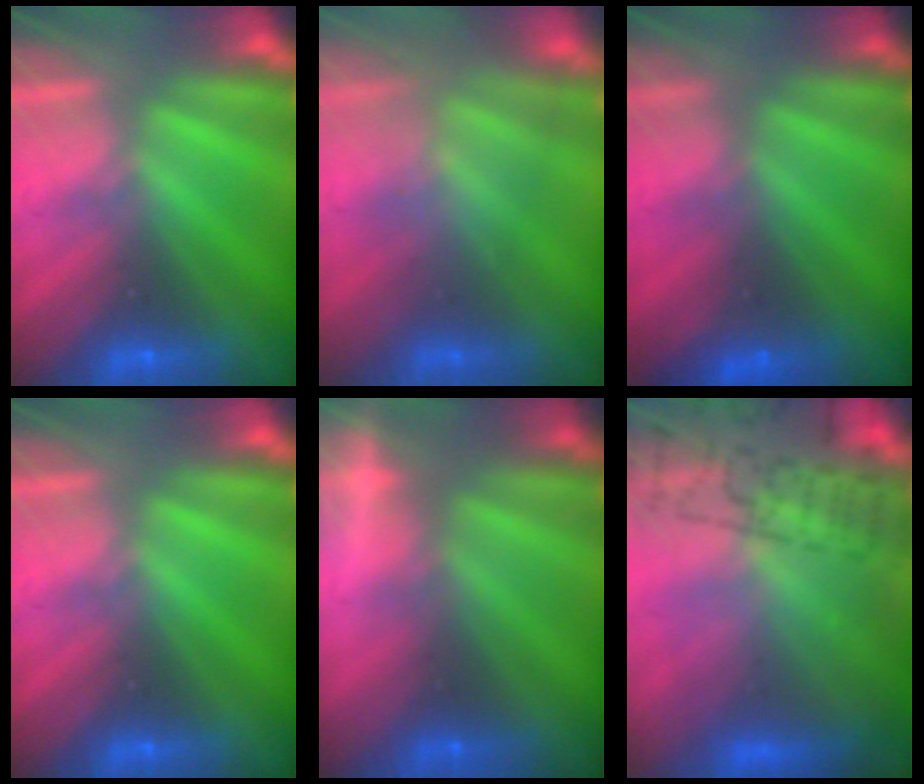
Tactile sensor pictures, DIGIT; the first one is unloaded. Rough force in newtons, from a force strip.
{"total": 4.6}
{"total": 1.5}
{"total": 0.0}
{"total": 7.6}
{"total": 7.6}